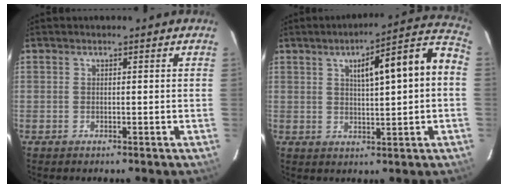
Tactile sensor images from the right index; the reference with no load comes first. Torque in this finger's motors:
{"motor_torque": [0.93, -0.10, 0.47, 0.08]}